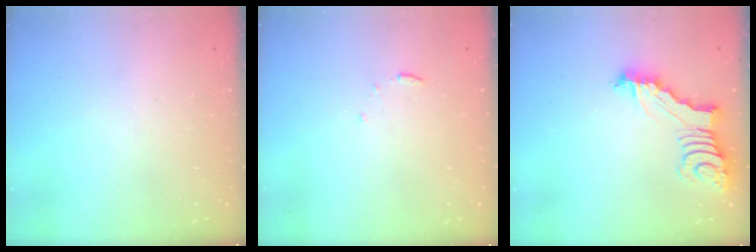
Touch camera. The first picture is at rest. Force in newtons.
{"total": 3.5, "press": 3.5, "slide": 0.3}
{"total": 4.8, "press": 4.8, "slide": 0.4}